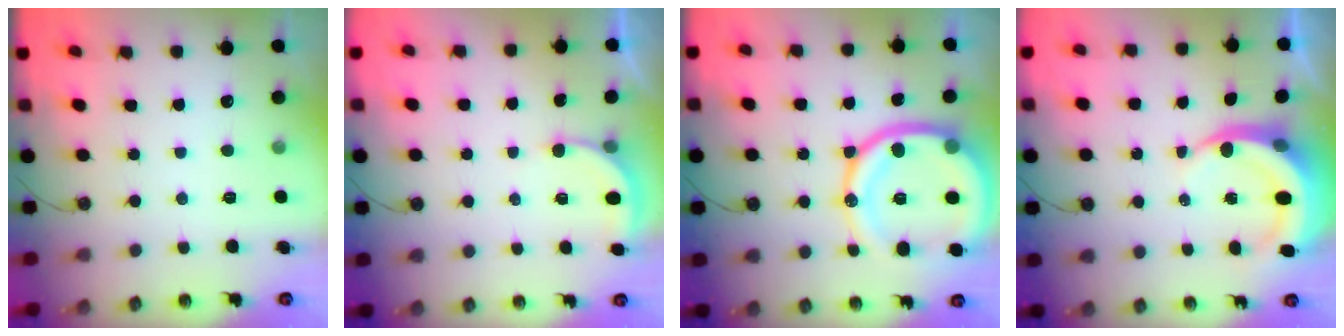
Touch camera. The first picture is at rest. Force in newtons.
{"total": 3.3, "press": 3.3, "slide": 0.3}
{"total": 21.6, "press": 21.4, "slide": 2.6}
{"total": 7.7, "press": 7.7, "slide": 1.1}